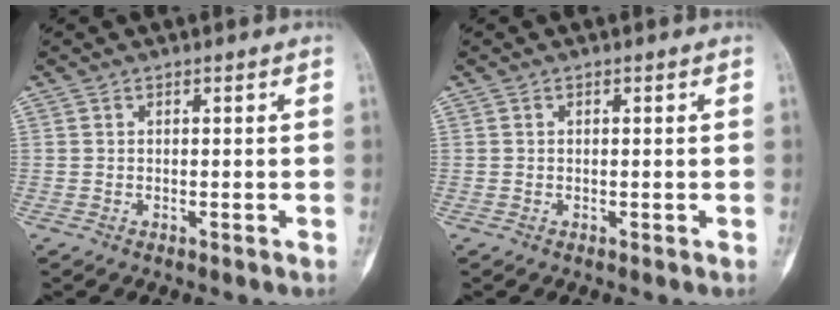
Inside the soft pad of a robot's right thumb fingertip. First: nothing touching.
{"total": 0.0}